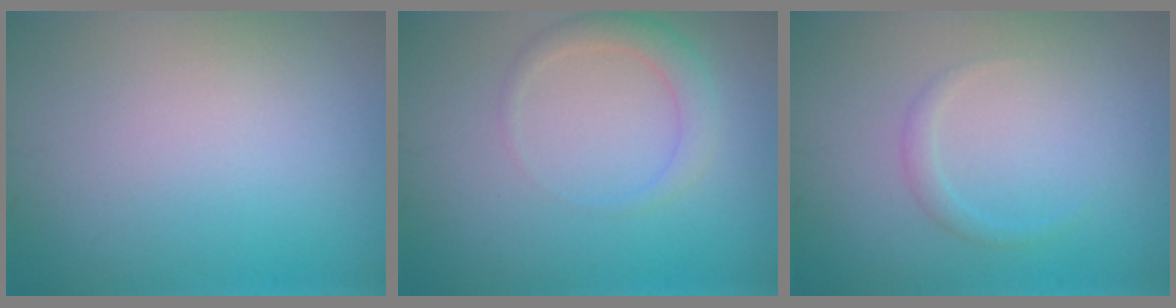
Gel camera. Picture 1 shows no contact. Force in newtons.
{"total": 2.1, "press": 2.1, "slide": 0.1}
{"total": 1.0, "press": 1.0, "slide": 0.1}